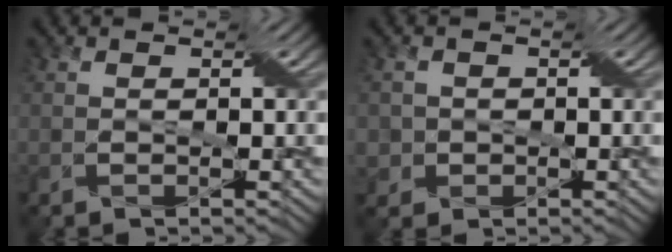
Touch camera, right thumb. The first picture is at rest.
{"total": 2.6, "force": [-0.4, 2.6, 0.3], "torque": [-0.004, 0.005, -0.017]}